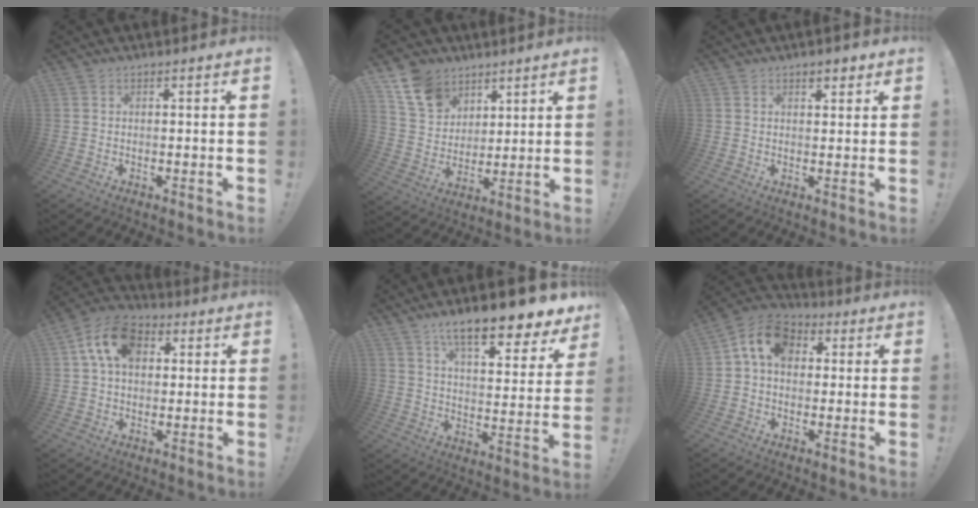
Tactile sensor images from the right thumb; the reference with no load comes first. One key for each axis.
{"total": 12.8, "fx": 8.3, "fy": 8.8, "fz": 4.5, "tx": -0.078, "ty": -0.050, "tz": 0.163}
{"total": 2.8, "fx": 2.0, "fy": 1.5, "fz": 1.2, "tx": 0.001, "ty": -0.012, "tz": 0.030}
{"total": 12.8, "fx": 4.4, "fy": 8.7, "fz": 8.2, "tx": -0.140, "ty": 0.000, "tz": 0.081}
{"total": 14.5, "fx": 10.3, "fy": 3.4, "fz": 9.5, "tx": -0.150, "ty": -0.076, "tz": 0.166}
{"total": 11.1, "fx": 2.8, "fy": 8.0, "fz": 7.1, "tx": -0.114, "ty": 0.011, "tz": 0.057}